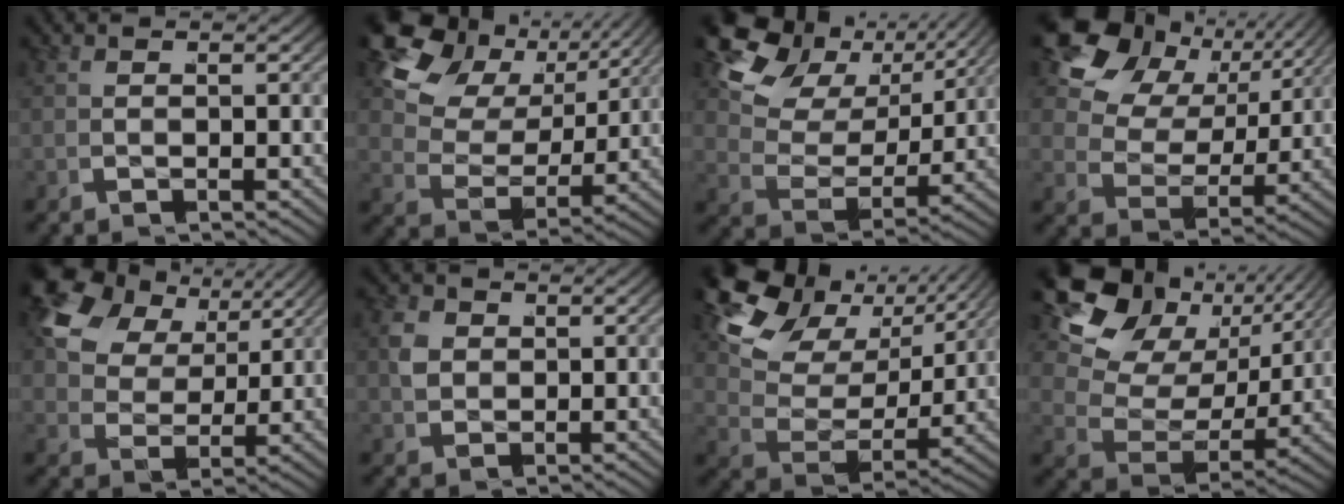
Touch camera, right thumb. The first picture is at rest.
{"total": 10.9, "force": [3.8, 7.7, 6.7], "torque": [-0.136, 0.004, 0.042]}
{"total": 10.1, "force": [4.1, 6.6, 6.4], "torque": [-0.124, 0.005, 0.050]}
{"total": 11.1, "force": [3.8, 8.0, 6.8], "torque": [-0.133, -0.002, 0.047]}
{"total": 8.5, "force": [3.0, 6.3, 4.7], "torque": [-0.115, -0.001, 0.043]}
{"total": 2.5, "force": [0.2, 2.2, 1.2], "torque": [-0.038, -0.017, 0.013]}
{"total": 9.8, "force": [4.2, 6.1, 6.5], "torque": [-0.129, -0.001, 0.057]}
{"total": 11.6, "force": [4.2, 7.5, 7.8], "torque": [-0.150, -0.001, 0.054]}